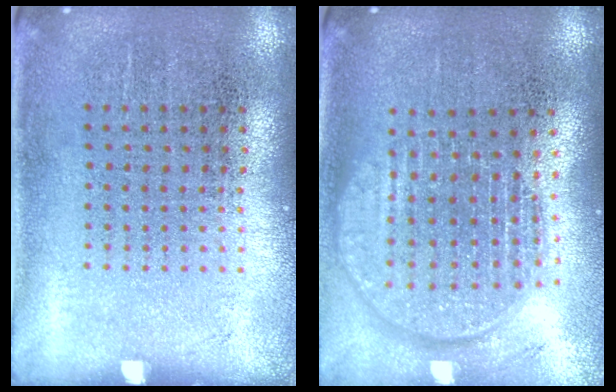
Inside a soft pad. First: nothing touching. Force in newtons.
{"total": 1.9, "press": 1.6, "slide": 1.0}